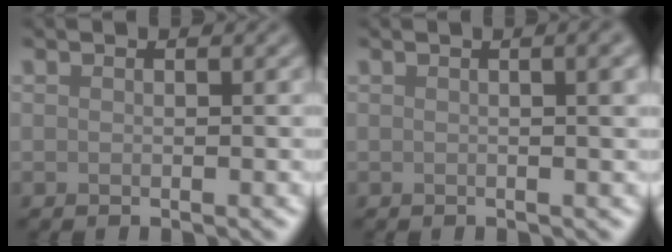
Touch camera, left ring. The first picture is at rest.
{"total": 4.7, "force": [0.8, 2.0, 4.1], "torque": [-0.020, 0.022, -0.007]}